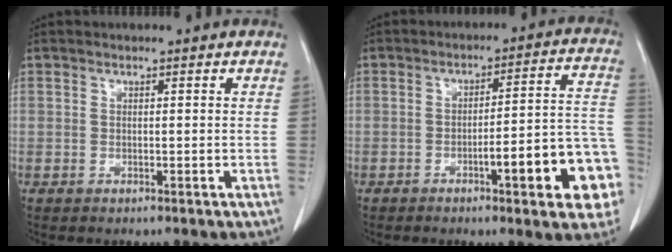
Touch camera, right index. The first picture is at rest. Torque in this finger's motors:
{"motor_torque": [1.21, -0.33, 0.51, 0.08]}